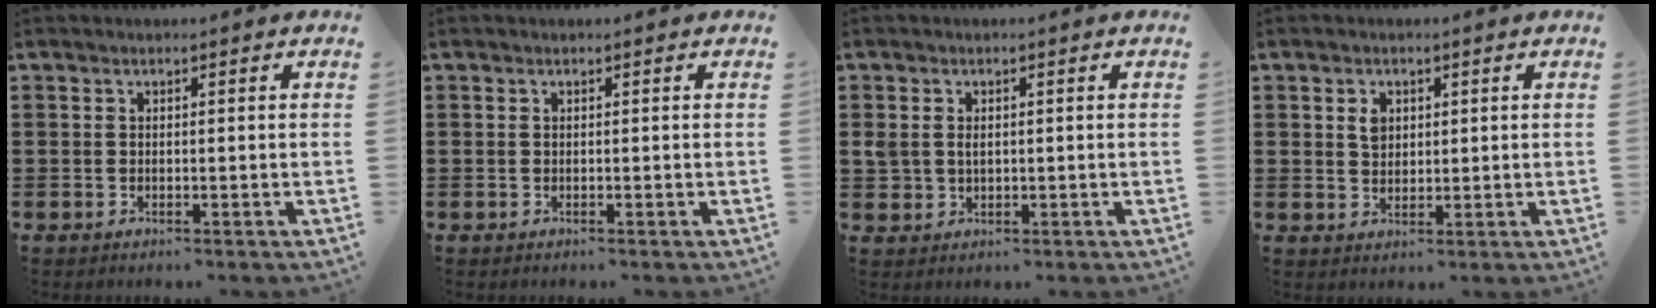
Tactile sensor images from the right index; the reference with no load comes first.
{"total": 0.0}
{"total": 2.0, "force": [0.2, 1.5, 1.2], "torque": [-0.027, 0.008, 0.004]}
{"total": 2.3, "force": [0.9, 1.7, 1.3], "torque": [-0.030, 0.007, 0.017]}